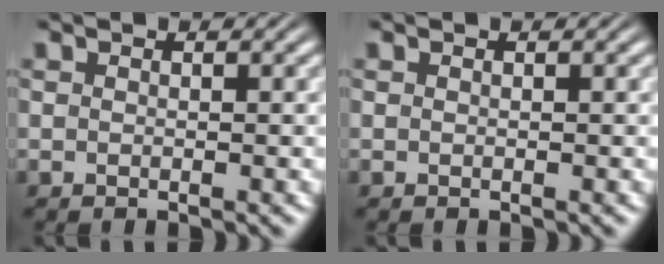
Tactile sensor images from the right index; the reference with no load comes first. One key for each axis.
{"total": 0.0}